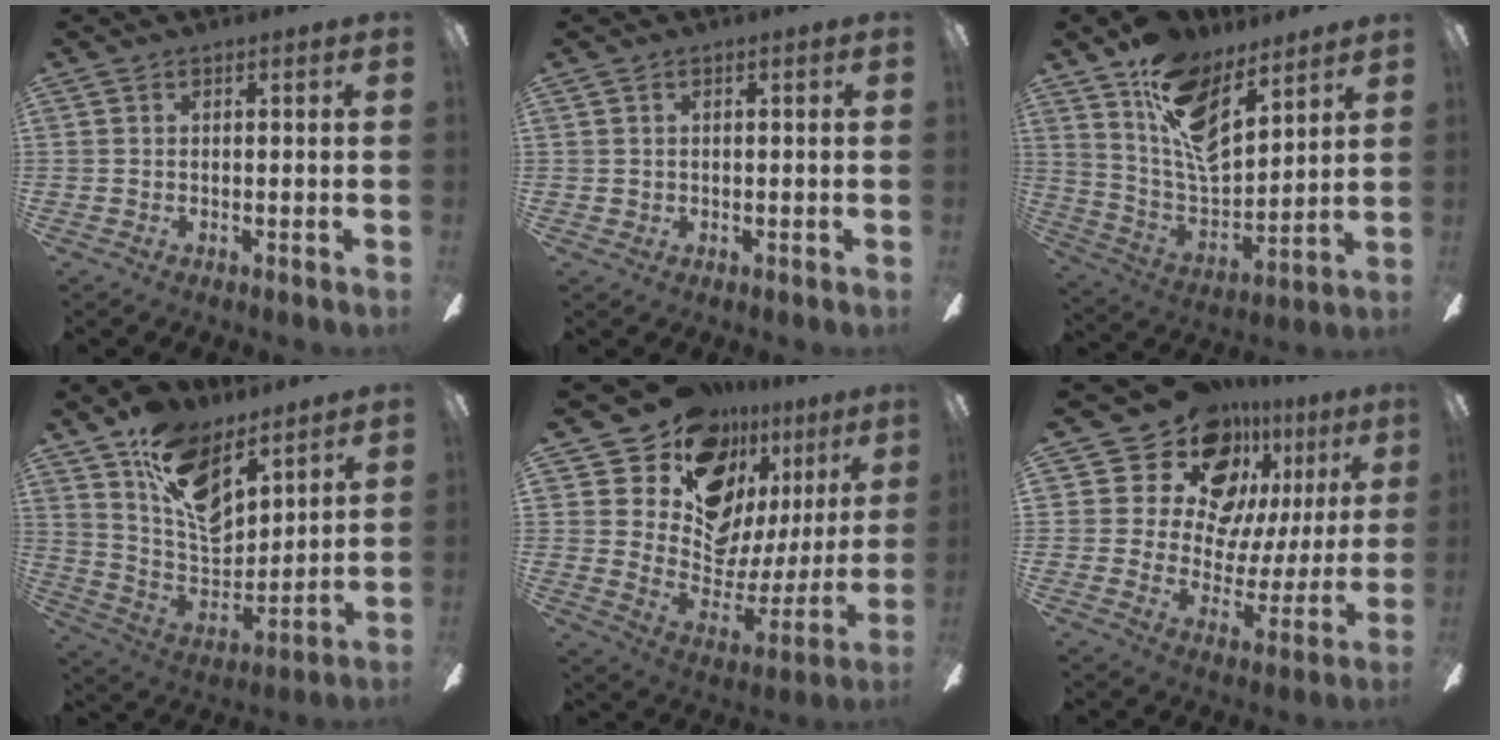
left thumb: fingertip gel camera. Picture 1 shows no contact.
{"total": 1.1, "force": [0.3, 1.1, 0.0], "torque": [-0.002, 0.005, 0.003]}
{"total": 16.3, "force": [10.5, 7.7, 9.8], "torque": [-0.184, -0.051, 0.195]}
{"total": 16.2, "force": [9.9, 8.9, 9.1], "torque": [-0.165, -0.049, 0.185]}
{"total": 18.5, "force": [13.7, 11.1, 5.5], "torque": [-0.107, -0.109, 0.267]}
{"total": 19.7, "force": [11.1, 13.4, 9.2], "torque": [-0.151, -0.064, 0.211]}